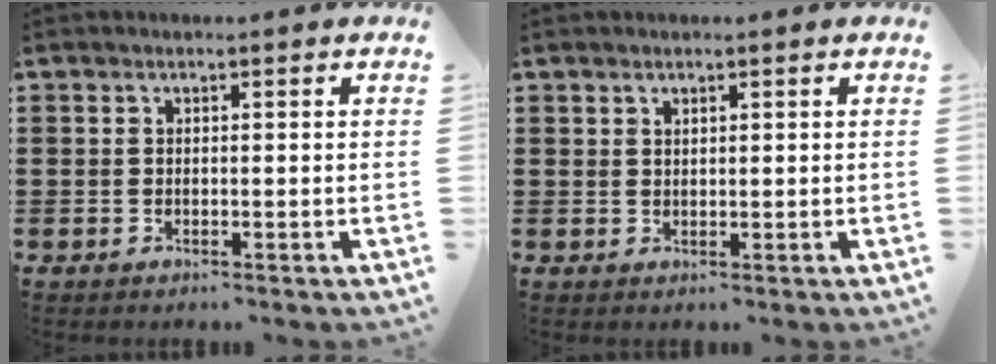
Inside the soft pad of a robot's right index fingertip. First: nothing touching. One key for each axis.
{"total": 1.0, "fx": 0.9, "fy": 0.4, "fz": 0.1, "tx": -0.004, "ty": 0.003, "tz": 0.017}